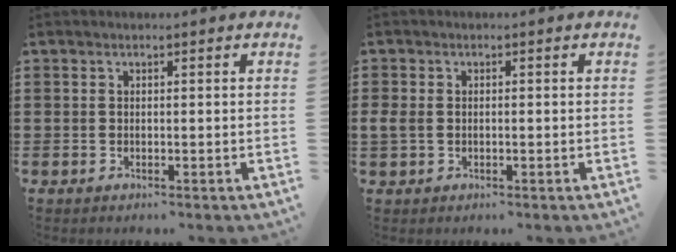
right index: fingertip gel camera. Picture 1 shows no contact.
{"total": 1.4, "force": [-0.3, 0.9, 1.0], "torque": [-0.029, -0.001, -0.010]}